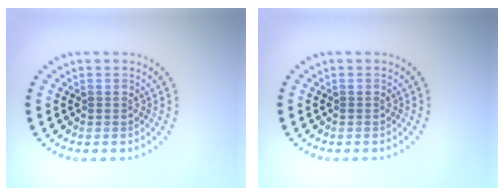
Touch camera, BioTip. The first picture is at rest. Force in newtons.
{"total": 0.0}